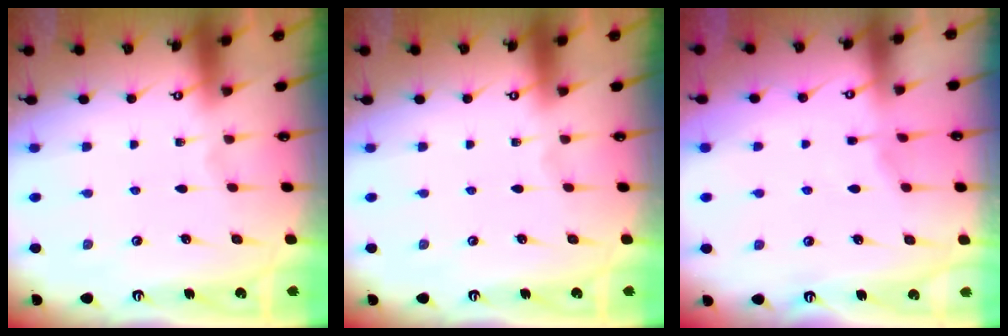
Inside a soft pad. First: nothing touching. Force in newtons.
{"total": 0.0}
{"total": 2.1, "press": 2.1, "slide": 0.4}